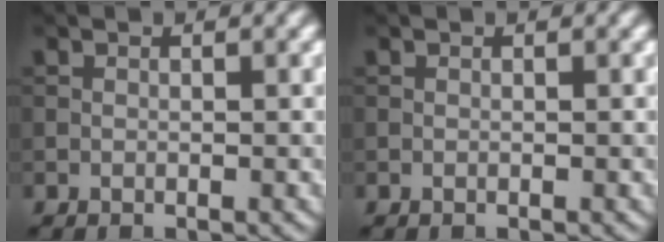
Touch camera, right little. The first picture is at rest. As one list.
[{"total": 0.0}]